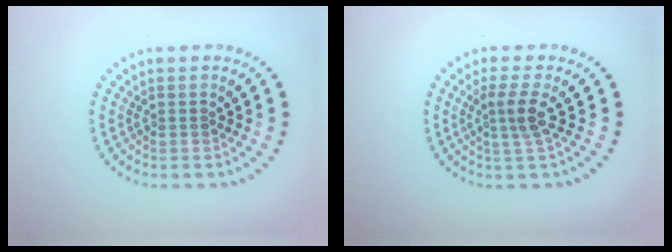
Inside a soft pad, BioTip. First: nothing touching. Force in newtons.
{"total": 2.3, "press": 1.8, "slide": 1.4}